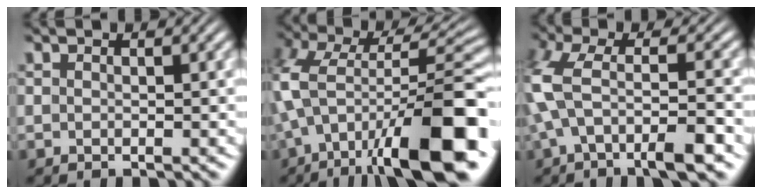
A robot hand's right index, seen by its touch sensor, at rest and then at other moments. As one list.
[{"total": 13.7, "force": [-3.8, 6.1, 11.6], "torque": [-0.185, -0.019, -0.038]}, {"total": 5.4, "force": [-1.3, 2.6, 4.5], "torque": [-0.112, -0.015, -0.017]}]